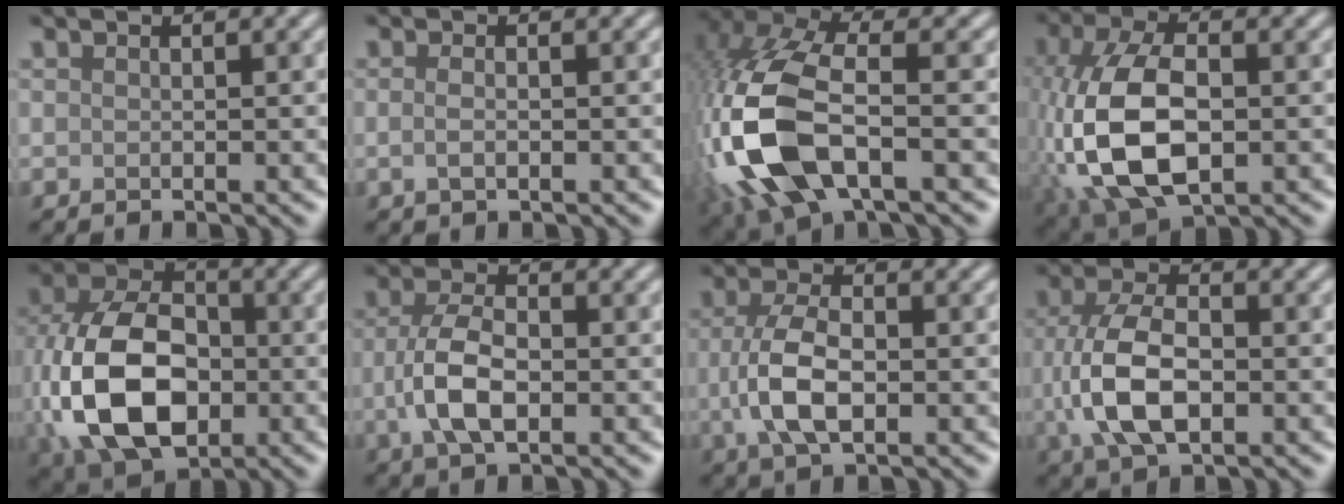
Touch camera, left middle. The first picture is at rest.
{"total": 1.1, "force": [-0.2, 0.5, 1.0], "torque": [-0.022, -0.002, -0.006]}
{"total": 12.4, "force": [-3.0, 5.8, 10.5], "torque": [-0.256, -0.001, -0.066]}
{"total": 11.9, "force": [-2.1, 6.7, 9.7], "torque": [-0.222, -0.004, -0.043]}
{"total": 13.6, "force": [-2.2, 9.3, 9.7], "torque": [-0.225, -0.018, -0.045]}
{"total": 4.8, "force": [-0.9, 2.5, 4.0], "torque": [-0.090, 0.001, -0.020]}
{"total": 5.4, "force": [-0.6, 2.8, 4.5], "torque": [-0.103, -0.001, -0.014]}
{"total": 7.2, "force": [-0.8, 4.1, 5.8], "torque": [-0.133, 0.001, -0.018]}